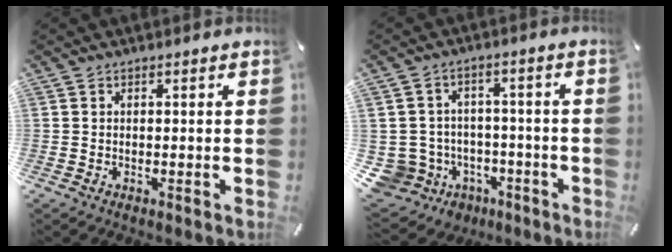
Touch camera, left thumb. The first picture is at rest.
{"total": 8.7, "force": [-3.1, 8.0, 1.2], "torque": [-0.052, 0.014, -0.052]}